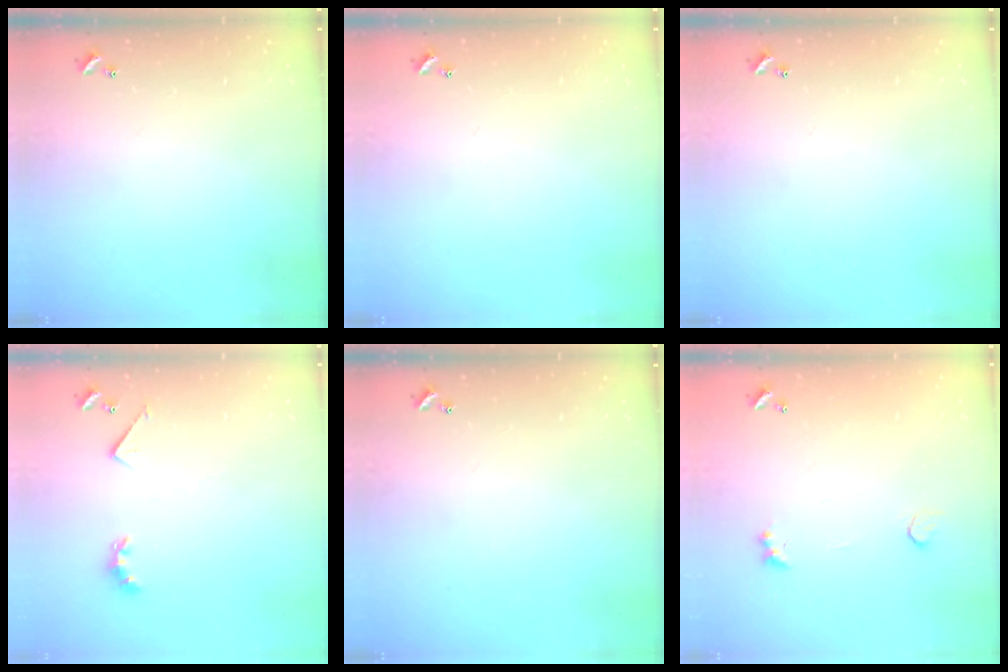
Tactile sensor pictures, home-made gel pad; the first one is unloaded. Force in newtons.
{"total": 0.0}
{"total": 0.0}
{"total": 3.2, "press": 3.1, "slide": 0.5}
{"total": 0.0}
{"total": 1.4, "press": 1.1, "slide": 0.9}